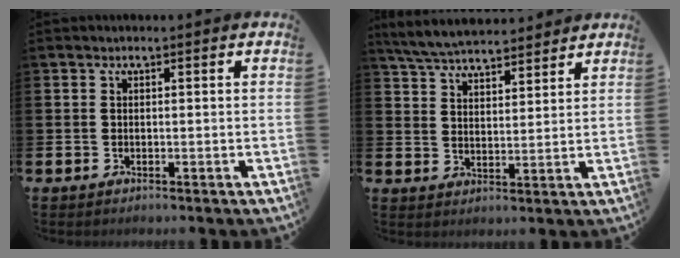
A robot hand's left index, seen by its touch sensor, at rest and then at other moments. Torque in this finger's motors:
{"motor_torque": [1.04, -1.10, 0.25, 0.09]}